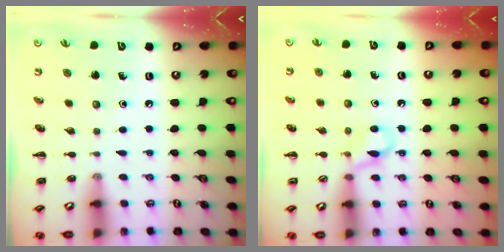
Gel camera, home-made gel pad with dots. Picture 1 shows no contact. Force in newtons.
{"total": 5.3, "press": 5.1, "slide": 1.5}